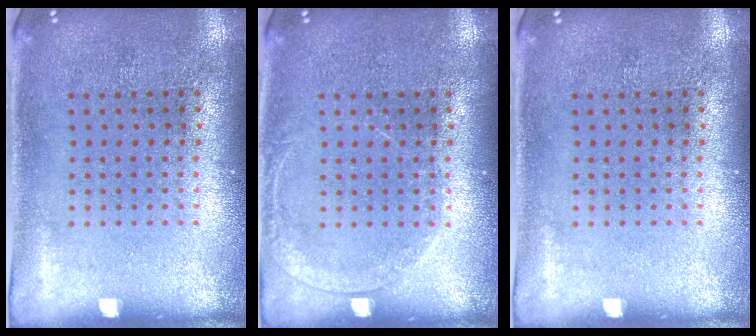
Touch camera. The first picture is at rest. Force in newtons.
{"total": 1.2, "press": 1.1, "slide": 0.1}
{"total": 0.0}